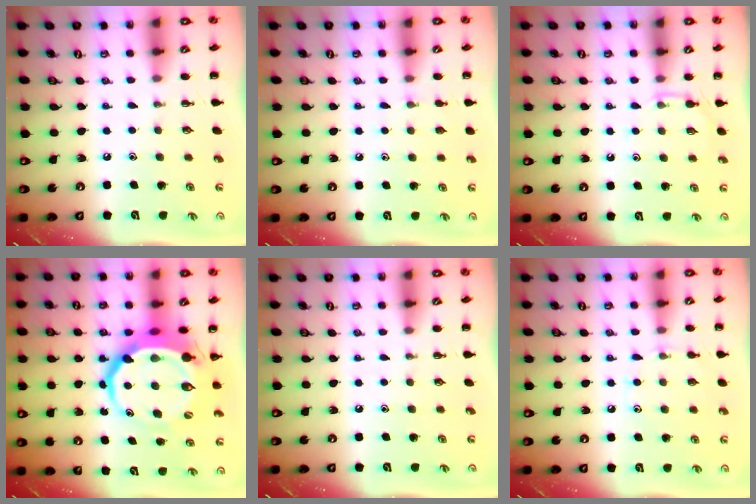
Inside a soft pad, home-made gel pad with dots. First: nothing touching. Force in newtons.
{"total": 4.0, "press": 3.8, "slide": 1.2}
{"total": 3.7, "press": 3.4, "slide": 1.4}
{"total": 12.2, "press": 11.8, "slide": 3.2}
{"total": 0.0}
{"total": 6.2, "press": 5.9, "slide": 1.6}